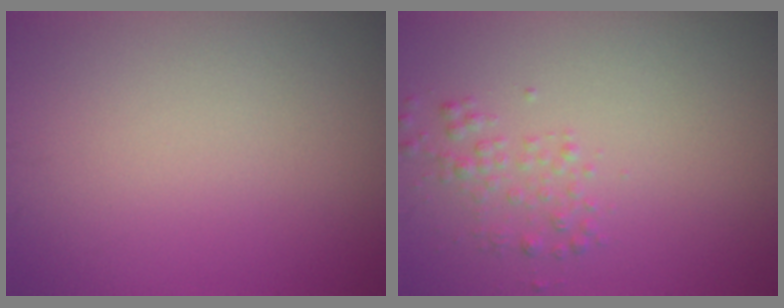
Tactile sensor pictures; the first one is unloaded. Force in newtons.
{"total": 1.6, "press": 1.6, "slide": 0.0}